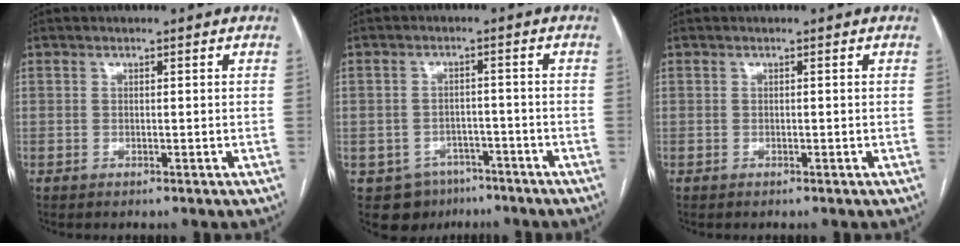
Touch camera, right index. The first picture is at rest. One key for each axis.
{"total": 6.9, "fx": -4.3, "fy": 5.3, "fz": 1.1, "tx": -0.011, "ty": 0.010, "tz": -0.055}
{"total": 0.0}